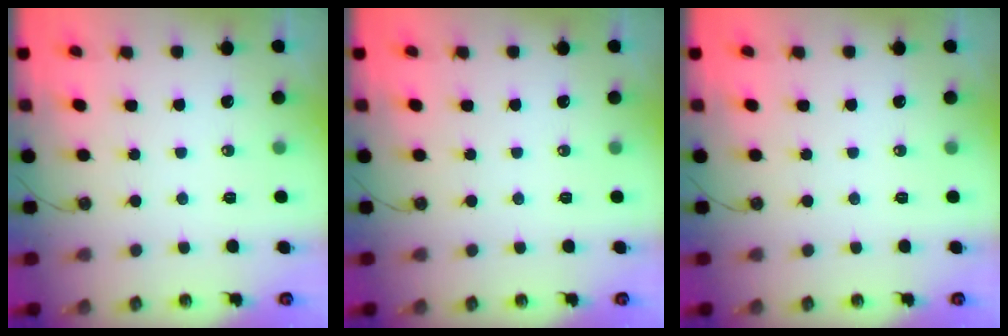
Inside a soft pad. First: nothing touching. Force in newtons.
{"total": 0.0}
{"total": 0.0}